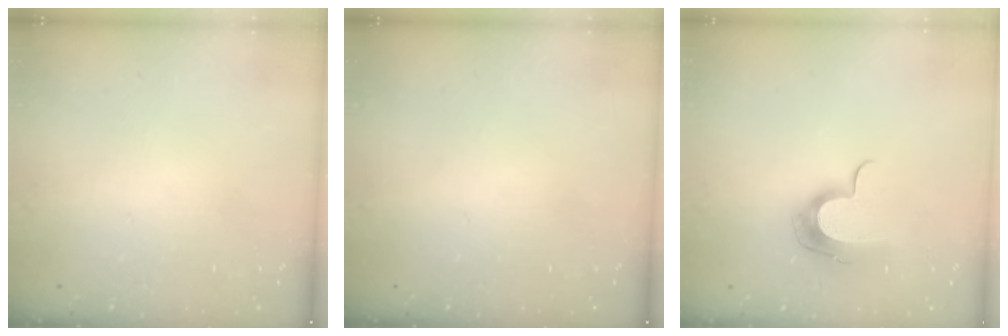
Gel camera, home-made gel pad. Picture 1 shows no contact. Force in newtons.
{"total": 0.0}
{"total": 11.6, "press": 11.6, "slide": 0.8}